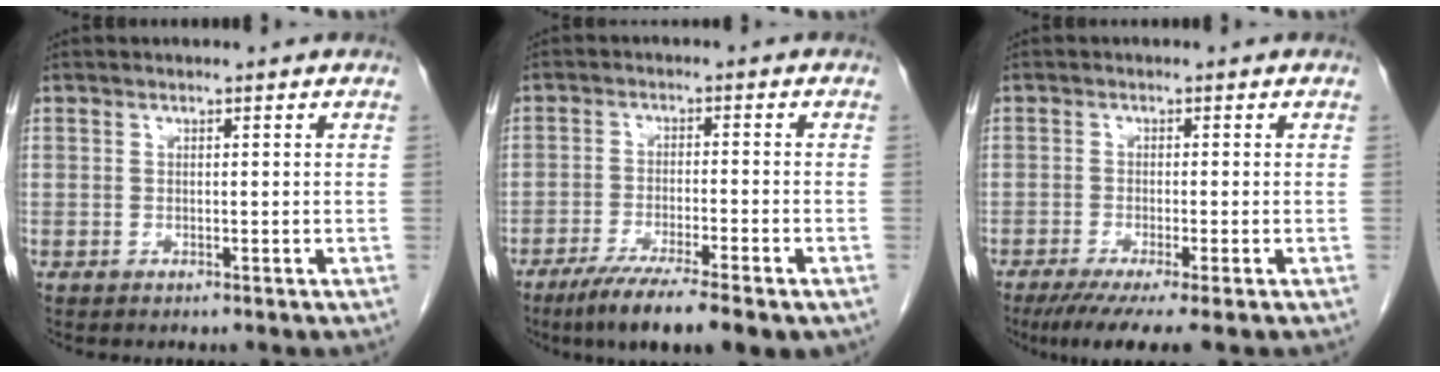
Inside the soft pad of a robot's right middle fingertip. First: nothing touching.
{"total": 10.6, "force": [-7.5, 1.2, 7.4], "torque": [-0.116, -0.022, -0.117]}
{"total": 7.7, "force": [-5.1, 0.4, 5.8], "torque": [-0.086, -0.018, -0.083]}